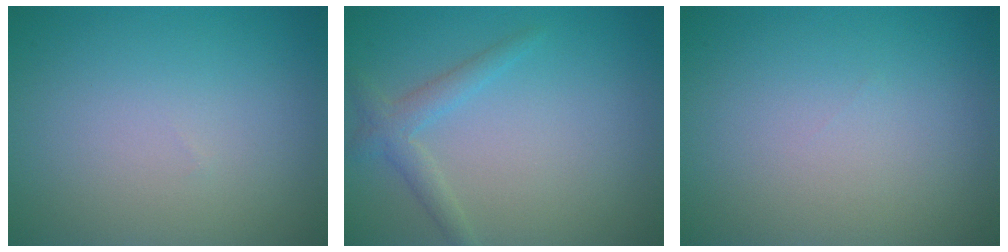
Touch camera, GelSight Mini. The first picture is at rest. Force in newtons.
{"total": 2.0, "press": 2.0, "slide": 0.2}
{"total": 0.0}